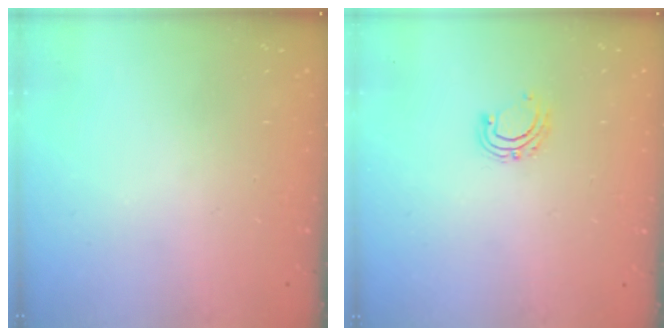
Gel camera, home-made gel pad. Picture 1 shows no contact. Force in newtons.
{"total": 5.5, "press": 5.4, "slide": 1.1}